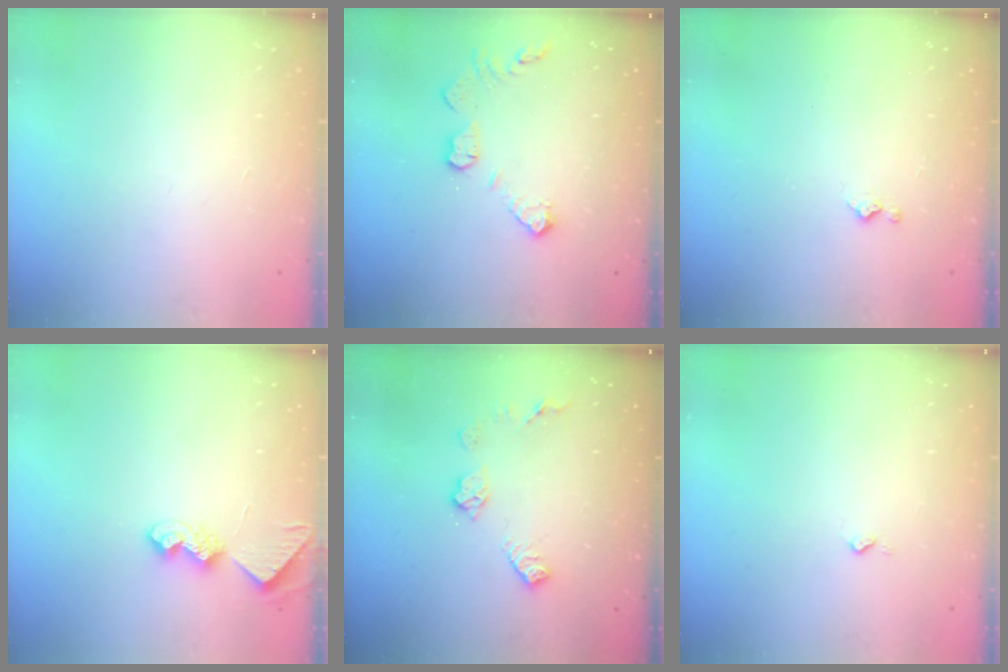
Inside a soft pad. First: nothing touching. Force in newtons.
{"total": 10.1, "press": 10.1, "slide": 0.6}
{"total": 2.9, "press": 2.9, "slide": 0.5}
{"total": 8.4, "press": 8.4, "slide": 0.4}
{"total": 8.1, "press": 8.1, "slide": 0.2}
{"total": 2.7, "press": 2.7, "slide": 0.4}